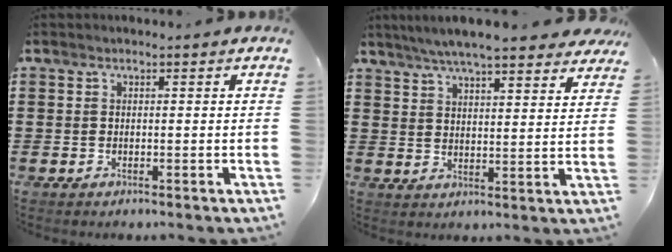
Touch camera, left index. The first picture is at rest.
{"total": 6.4, "force": [5.9, 0.2, 2.4], "torque": [-0.068, -0.021, 0.105]}